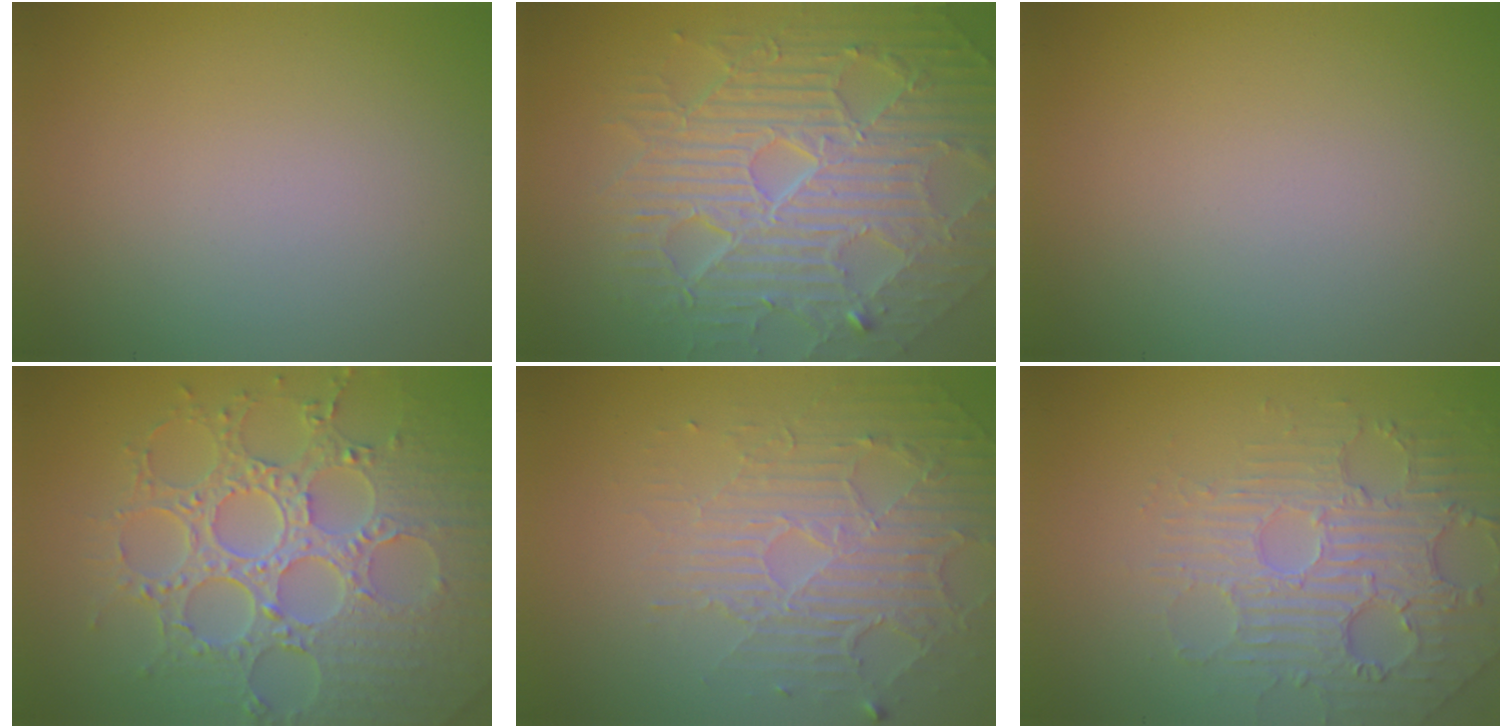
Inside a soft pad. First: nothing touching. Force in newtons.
{"total": 10.5, "press": 6.8, "slide": 8.0}
{"total": 0.0}
{"total": 8.8, "press": 6.4, "slide": 5.9}
{"total": 5.6, "press": 3.5, "slide": 4.4}
{"total": 4.3, "press": 4.0, "slide": 1.8}